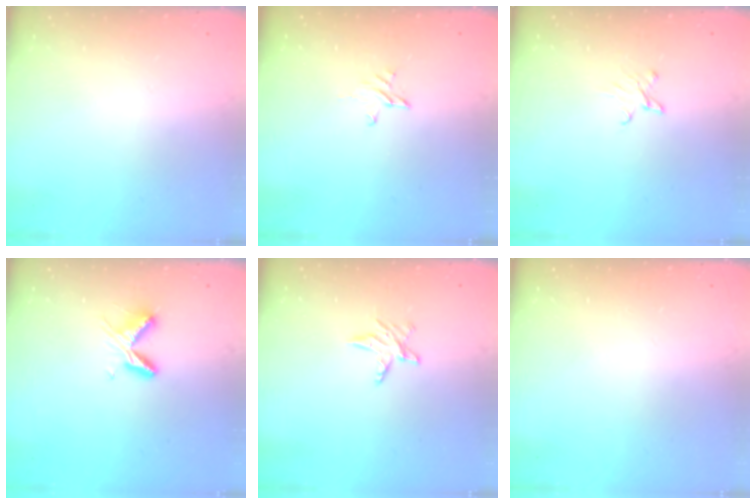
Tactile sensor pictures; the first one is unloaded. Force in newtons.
{"total": 2.3, "press": 2.3, "slide": 0.2}
{"total": 2.8, "press": 2.8, "slide": 0.3}
{"total": 5.9, "press": 5.9, "slide": 0.8}
{"total": 4.0, "press": 4.0, "slide": 0.5}
{"total": 0.0}